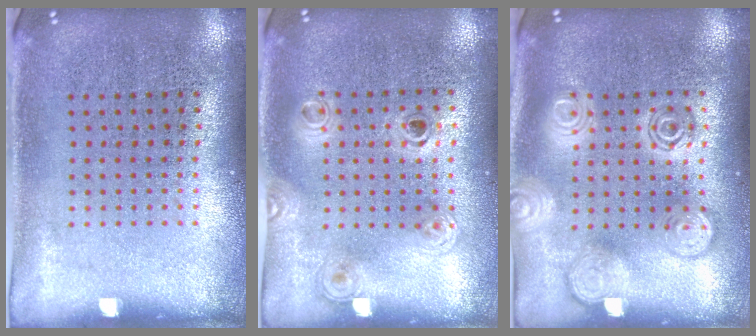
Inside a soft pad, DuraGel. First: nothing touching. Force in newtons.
{"total": 1.2, "press": 1.0, "slide": 0.7}
{"total": 2.0, "press": 2.0, "slide": 0.2}